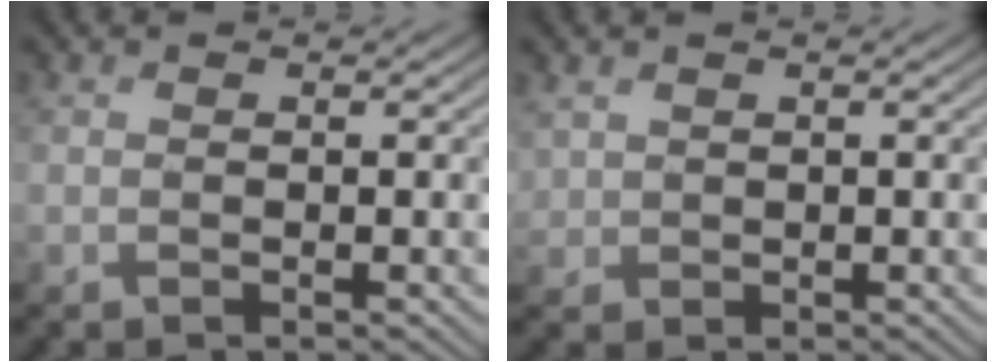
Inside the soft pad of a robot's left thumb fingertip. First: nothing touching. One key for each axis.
{"total": 2.1, "fx": 1.0, "fy": 1.8, "fz": 0.7, "tx": -0.027, "ty": -0.002, "tz": 0.021}